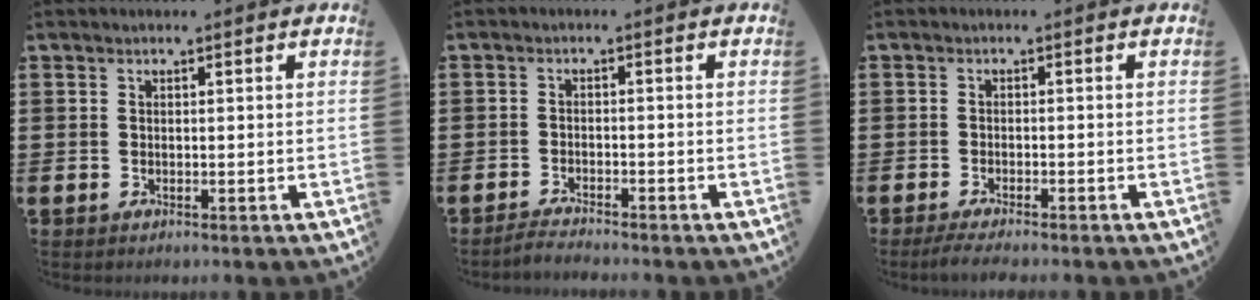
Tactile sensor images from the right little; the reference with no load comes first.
{"total": 1.8, "force": [-1.8, -0.1, 0.2], "torque": [-0.007, 0.004, -0.035]}
{"total": 1.7, "force": [-1.4, 0.0, 1.0], "torque": [-0.016, 0.002, -0.027]}